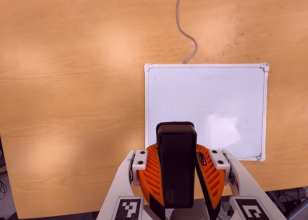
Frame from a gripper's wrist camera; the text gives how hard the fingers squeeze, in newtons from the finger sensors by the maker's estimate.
{"total": 10.7, "left": 9.9, "right": 11.6}